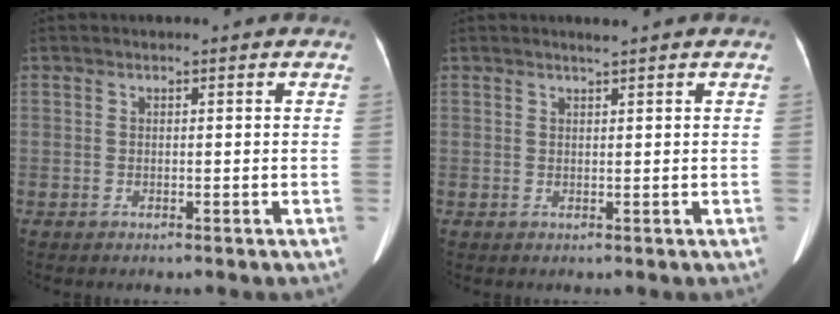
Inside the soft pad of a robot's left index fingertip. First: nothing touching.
{"total": 0.8, "force": [0.7, -0.2, 0.3], "torque": [-0.013, -0.003, 0.015]}